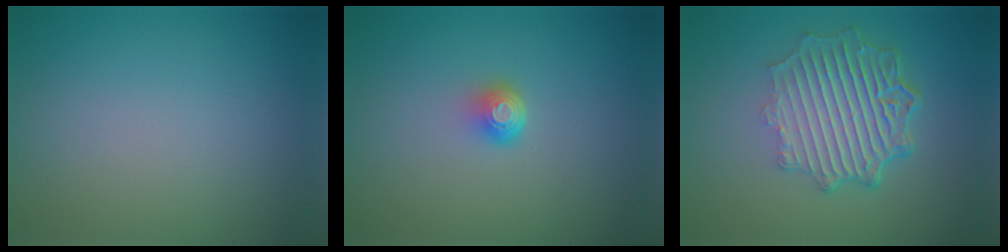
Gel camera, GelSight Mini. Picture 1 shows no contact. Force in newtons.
{"total": 1.9, "press": 1.3, "slide": 1.4}
{"total": 7.4, "press": 5.3, "slide": 5.2}